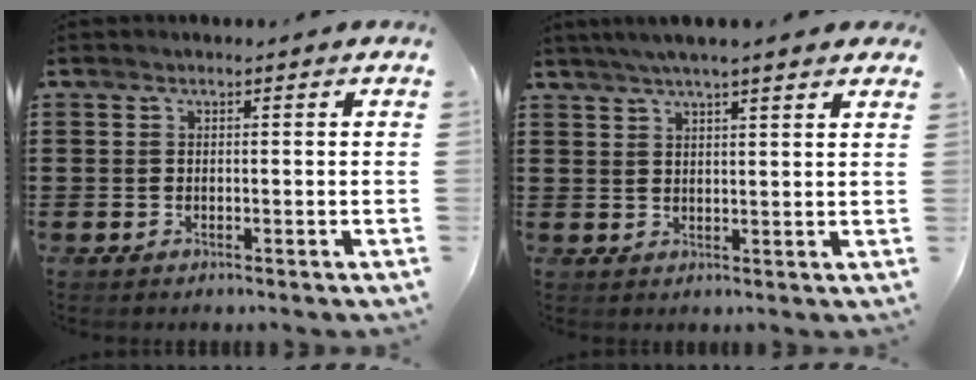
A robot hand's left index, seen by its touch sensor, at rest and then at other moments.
{"total": 4.0, "force": [3.4, 0.0, 2.1], "torque": [-0.050, -0.001, 0.061]}